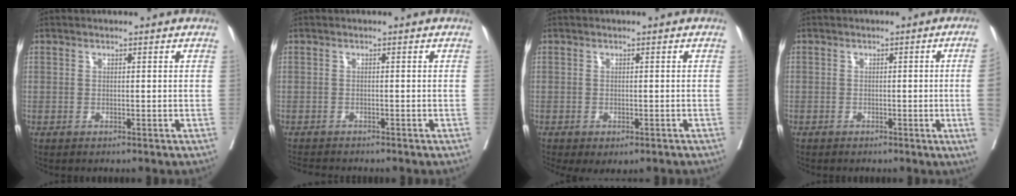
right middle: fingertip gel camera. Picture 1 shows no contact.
{"total": 3.9, "force": [-3.6, 0.5, 1.2], "torque": [-0.015, -0.009, -0.057]}
{"total": 5.0, "force": [-3.5, 2.4, 2.6], "torque": [-0.031, -0.007, -0.047]}
{"total": 4.4, "force": [-0.7, -1.6, 4.0], "torque": [-0.044, -0.009, -0.010]}